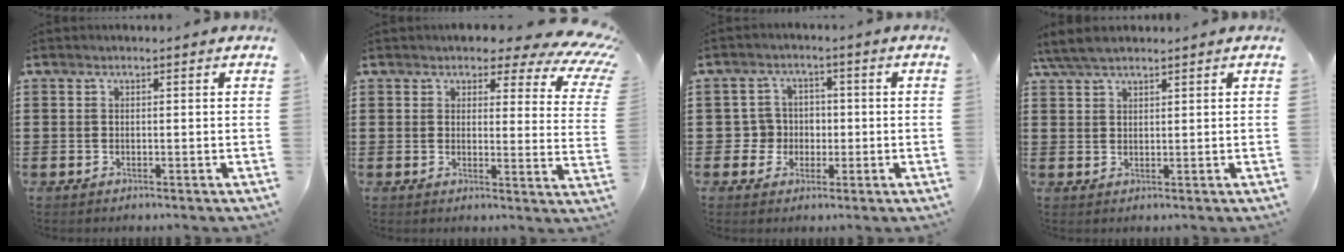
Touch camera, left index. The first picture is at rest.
{"total": 4.4, "force": [3.5, 1.7, 2.2], "torque": [-0.048, -0.022, 0.053]}
{"total": 4.1, "force": [-0.6, 3.9, 0.9], "torque": [-0.036, 0.009, -0.015]}
{"total": 4.3, "force": [3.5, 1.1, 2.2], "torque": [-0.053, 0.001, 0.067]}